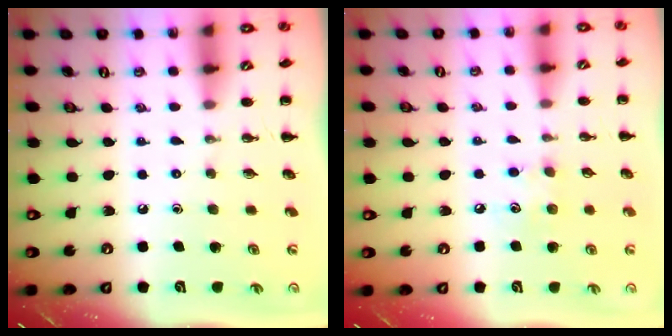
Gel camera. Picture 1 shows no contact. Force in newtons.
{"total": 6.3, "press": 6.2, "slide": 1.1}